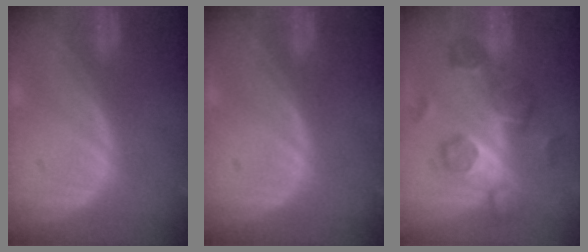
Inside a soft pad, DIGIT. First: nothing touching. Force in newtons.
{"total": 0.0}
{"total": 8.3, "press": 8.1, "slide": 1.8}